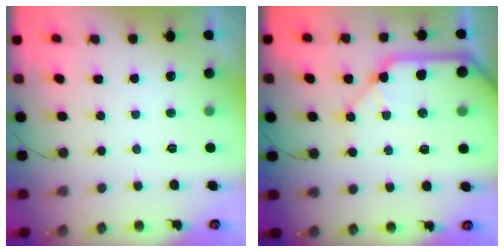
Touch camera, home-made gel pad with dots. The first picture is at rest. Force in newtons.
{"total": 14.5, "press": 14.4, "slide": 2.1}